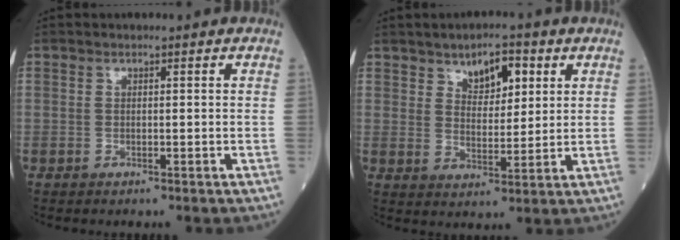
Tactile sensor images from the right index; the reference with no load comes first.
{"total": 6.5, "force": [3.3, 3.2, 4.6], "torque": [-0.068, 0.005, 0.056]}